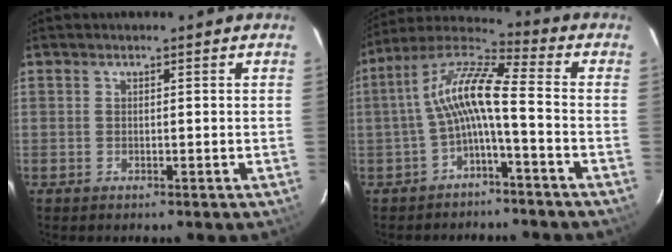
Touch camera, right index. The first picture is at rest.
{"total": 10.0, "force": [-2.1, 1.4, 9.7], "torque": [-0.209, 0.023, -0.045]}